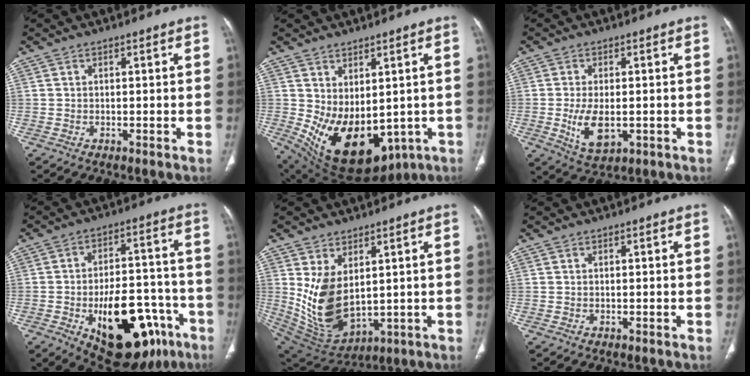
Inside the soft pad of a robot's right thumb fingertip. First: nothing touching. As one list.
[{"total": 17.8, "force": [-3.1, 10.8, 13.9], "torque": [-0.222, -0.016, -0.009]}, {"total": 7.4, "force": [-1.3, 3.8, 6.2], "torque": [-0.115, -0.013, -0.014]}, {"total": 23.5, "force": [-9.7, 11.9, 17.8], "torque": [-0.213, 0.043, -0.121]}, {"total": 13.1, "force": [2.5, 7.8, 10.2], "torque": [-0.183, -0.024, 0.079]}, {"total": 0.0}]